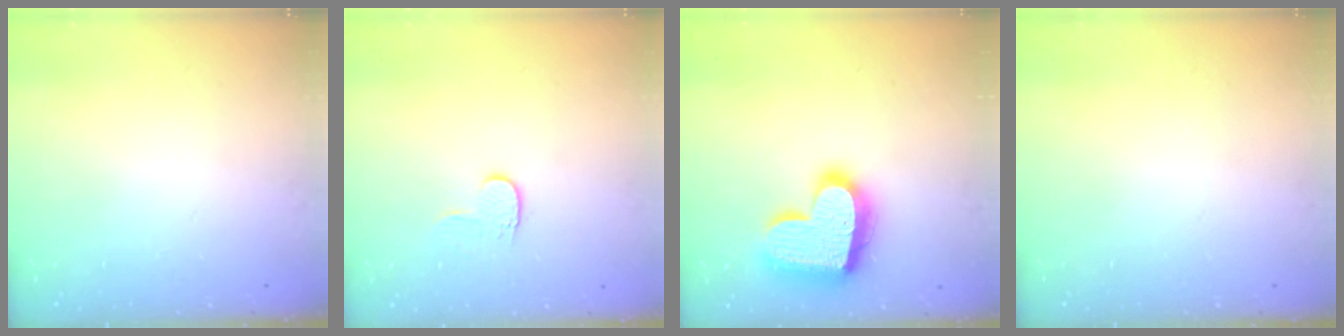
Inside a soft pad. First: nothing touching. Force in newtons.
{"total": 4.6, "press": 4.6, "slide": 0.5}
{"total": 20.3, "press": 20.3, "slide": 1.4}
{"total": 0.0}